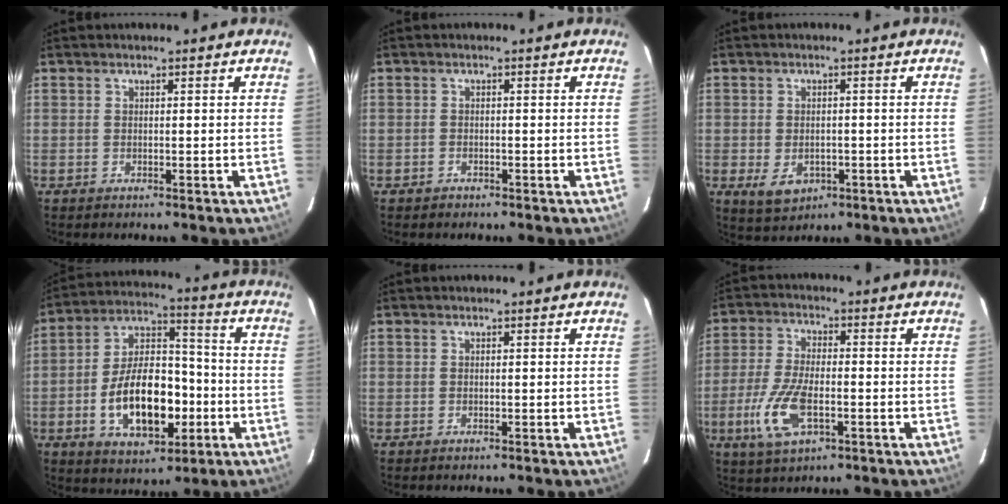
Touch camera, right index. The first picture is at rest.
{"total": 1.2, "force": [-0.9, 0.8, 0.0], "torque": [-0.004, 0.004, -0.012]}
{"total": 5.8, "force": [-2.0, 4.1, 3.5], "torque": [-0.075, -0.010, -0.023]}
{"total": 16.8, "force": [-4.6, 9.2, 13.3], "torque": [-0.254, 0.020, -0.065]}
{"total": 0.0}
{"total": 10.7, "force": [-3.6, 4.5, 9.0], "torque": [-0.199, -0.008, -0.067]}